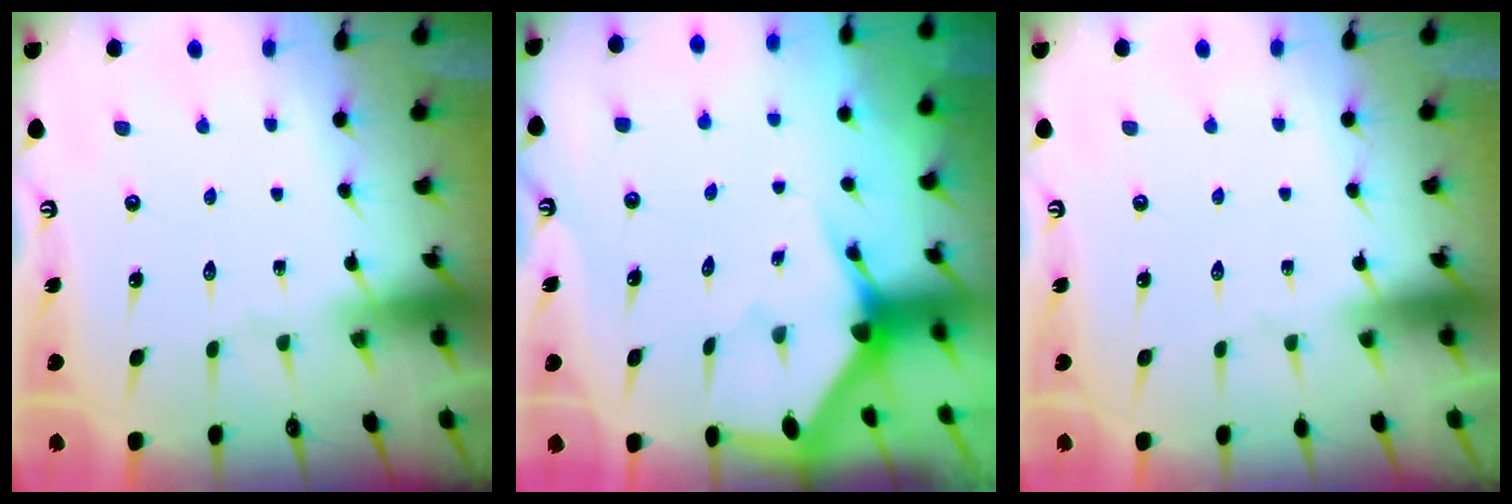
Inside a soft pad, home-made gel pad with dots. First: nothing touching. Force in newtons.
{"total": 3.1, "press": 3.1, "slide": 0.2}
{"total": 0.0}